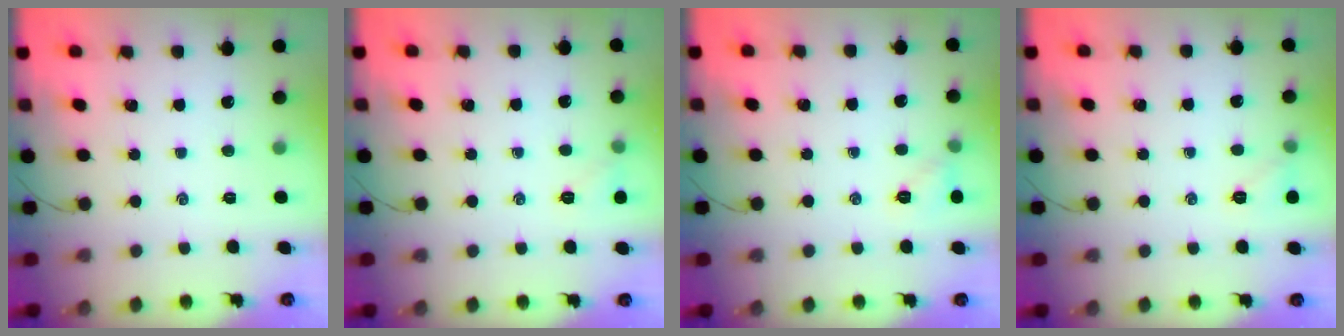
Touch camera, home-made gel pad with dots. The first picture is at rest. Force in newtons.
{"total": 5.0, "press": 4.7, "slide": 1.5}
{"total": 5.0, "press": 4.7, "slide": 1.5}
{"total": 5.6, "press": 5.4, "slide": 1.6}